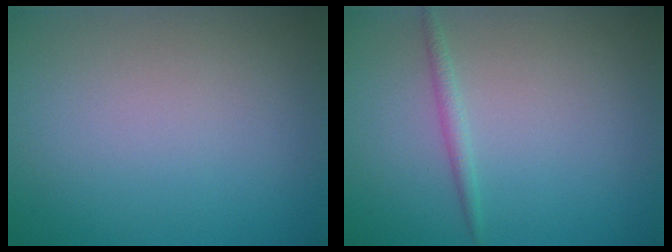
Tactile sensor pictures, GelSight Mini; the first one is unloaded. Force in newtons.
{"total": 1.1, "press": 1.1, "slide": 0.0}